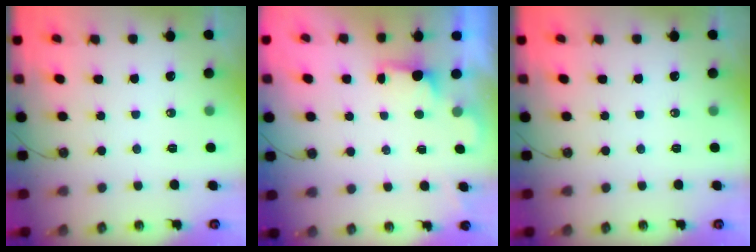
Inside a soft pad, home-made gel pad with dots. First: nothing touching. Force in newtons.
{"total": 0.9, "press": 0.4, "slide": 0.8}
{"total": 0.0}